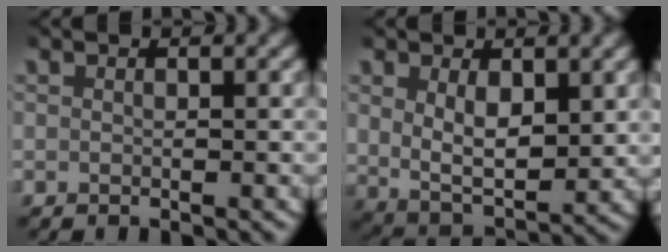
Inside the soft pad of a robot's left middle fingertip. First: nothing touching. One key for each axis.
{"total": 5.2, "fx": 1.0, "fy": 3.2, "fz": 4.0, "tx": -0.075, "ty": -0.022, "tz": 0.025}